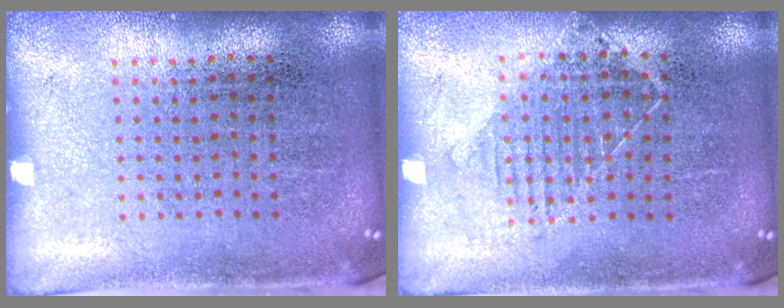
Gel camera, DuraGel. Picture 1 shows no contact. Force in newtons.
{"total": 1.1, "press": 0.9, "slide": 0.6}